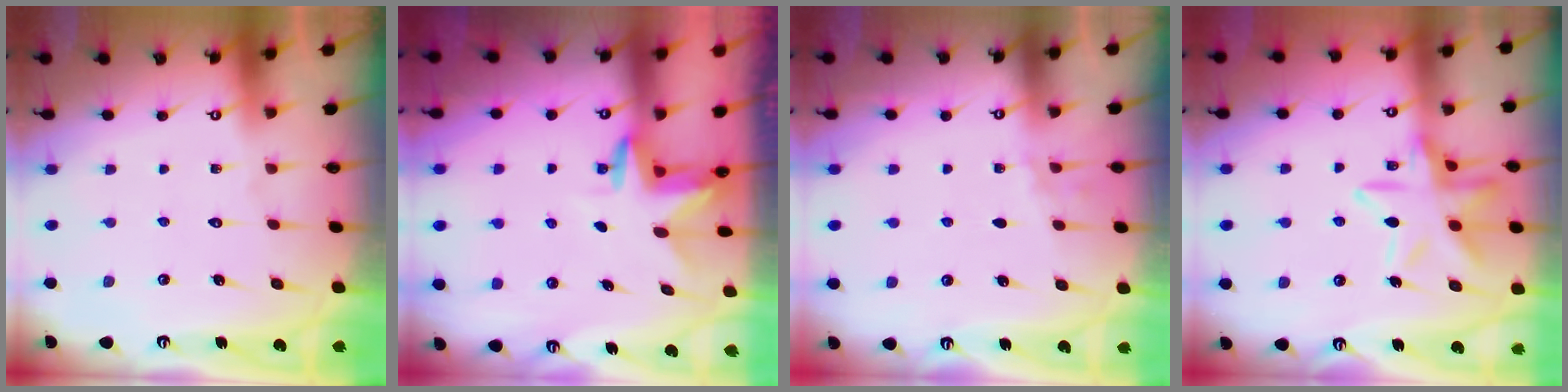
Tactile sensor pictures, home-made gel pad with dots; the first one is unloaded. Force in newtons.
{"total": 2.7, "press": 2.7, "slide": 0.2}
{"total": 2.5, "press": 1.6, "slide": 1.8}
{"total": 15.9, "press": 15.8, "slide": 1.0}